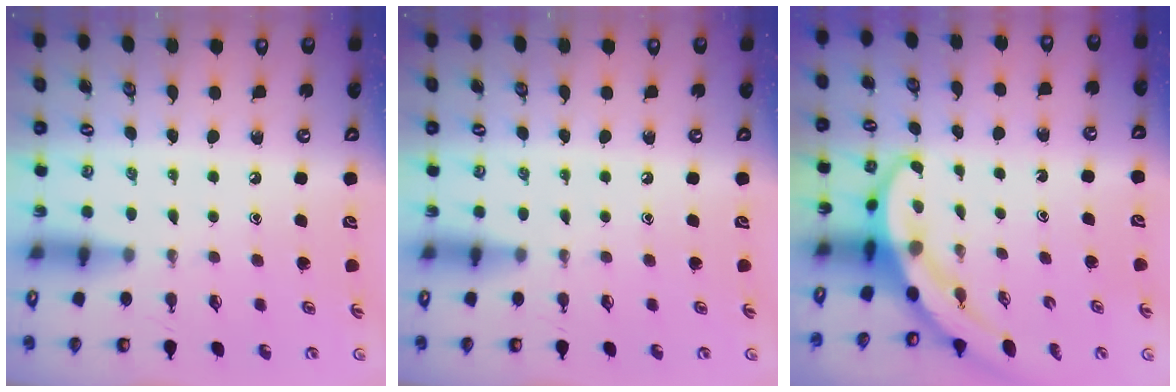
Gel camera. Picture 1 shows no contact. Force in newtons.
{"total": 0.0}
{"total": 3.6, "press": 3.6, "slide": 0.3}